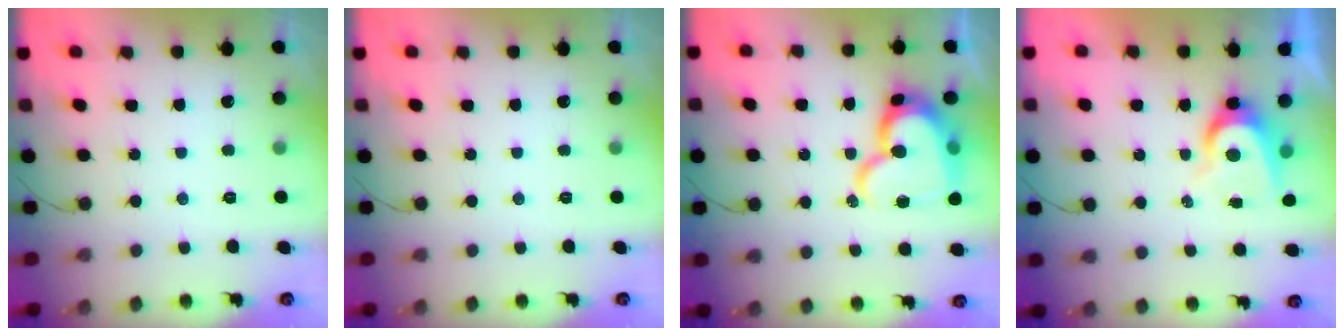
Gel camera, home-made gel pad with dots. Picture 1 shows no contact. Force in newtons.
{"total": 0.0}
{"total": 18.1, "press": 18.1, "slide": 1.3}
{"total": 6.7, "press": 6.7, "slide": 0.3}